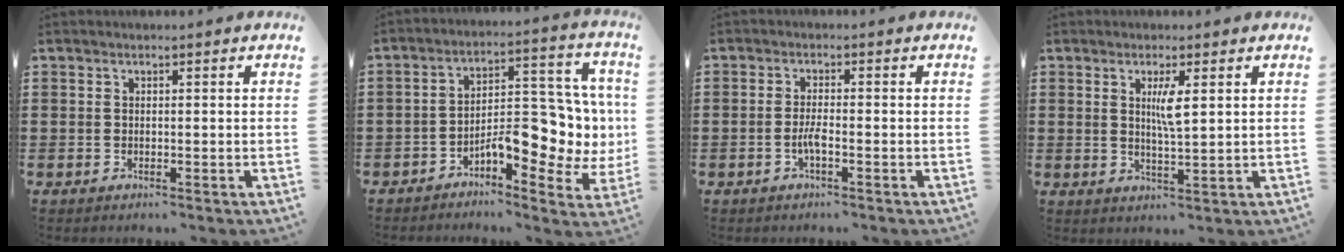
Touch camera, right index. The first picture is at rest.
{"total": 9.1, "force": [-2.5, 4.5, 7.5], "torque": [-0.101, -0.011, -0.047]}
{"total": 2.5, "force": [-1.1, 0.2, 2.2], "torque": [-0.048, -0.006, -0.022]}
{"total": 3.5, "force": [1.1, 0.5, 3.2], "torque": [-0.067, 0.003, 0.015]}